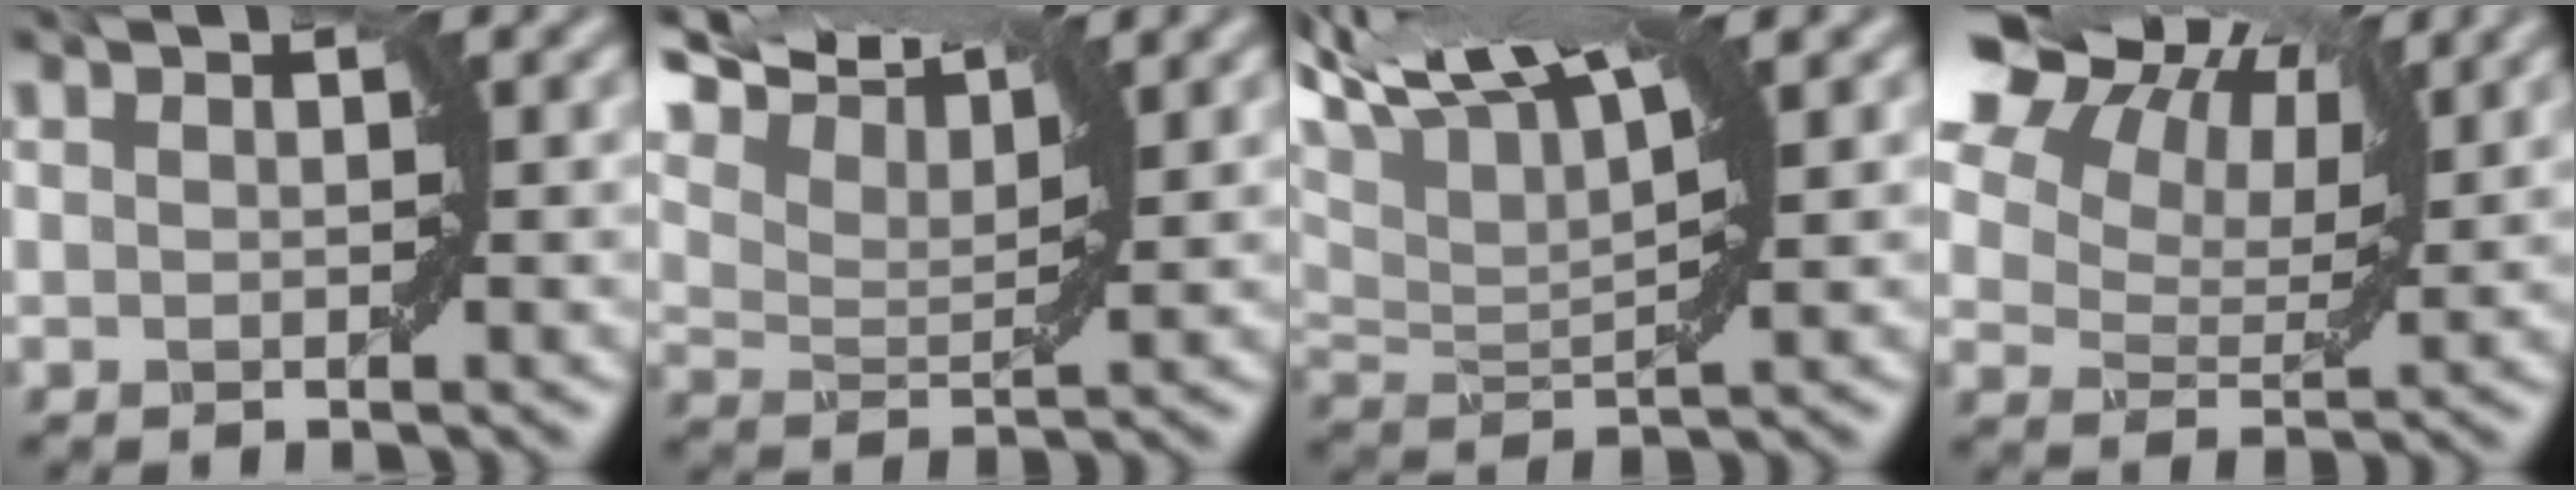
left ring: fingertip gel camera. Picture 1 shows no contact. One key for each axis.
{"total": 8.9, "fx": 7.7, "fy": 2.1, "fz": 4.0, "tx": -0.101, "ty": 0.031, "tz": 0.112}
{"total": 9.1, "fx": 5.4, "fy": 3.1, "fz": 6.7, "tx": -0.124, "ty": 0.027, "tz": 0.094}
{"total": 13.9, "fx": 8.0, "fy": 8.0, "fz": 8.0, "tx": -0.176, "ty": 0.054, "tz": 0.124}